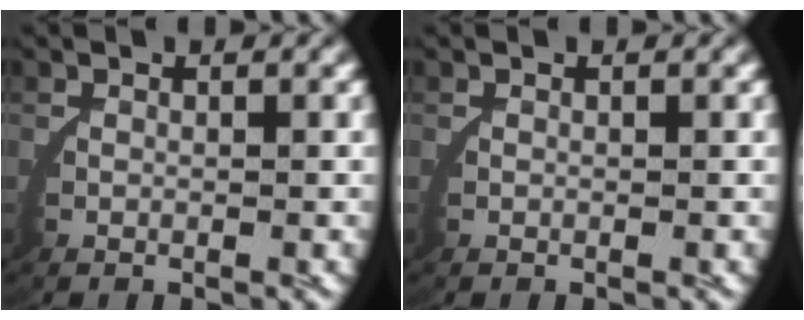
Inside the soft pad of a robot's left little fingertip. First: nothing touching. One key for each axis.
{"total": 0.0}